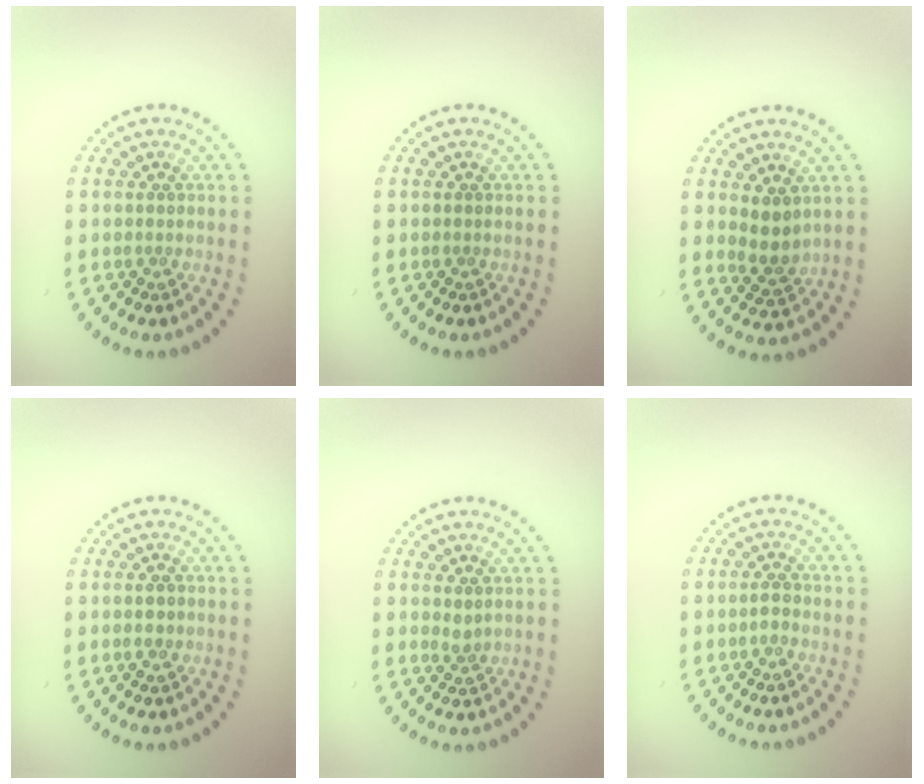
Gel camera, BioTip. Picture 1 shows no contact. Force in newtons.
{"total": 0.0}
{"total": 2.3, "press": 2.1, "slide": 0.9}
{"total": 1.0, "press": 0.9, "slide": 0.4}
{"total": 1.0, "press": 0.7, "slide": 0.6}
{"total": 0.8, "press": 0.8, "slide": 0.3}